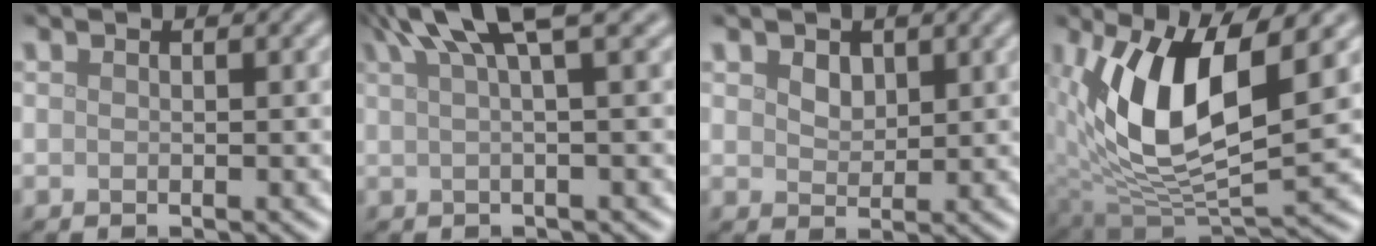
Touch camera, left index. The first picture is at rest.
{"total": 6.1, "force": [3.6, 1.1, 4.9], "torque": [-0.062, 0.020, 0.057]}
{"total": 1.6, "force": [0.9, 1.1, 0.8], "torque": [-0.017, -0.001, 0.019]}
{"total": 10.9, "force": [2.5, 4.7, 9.5], "torque": [-0.189, -0.009, 0.046]}